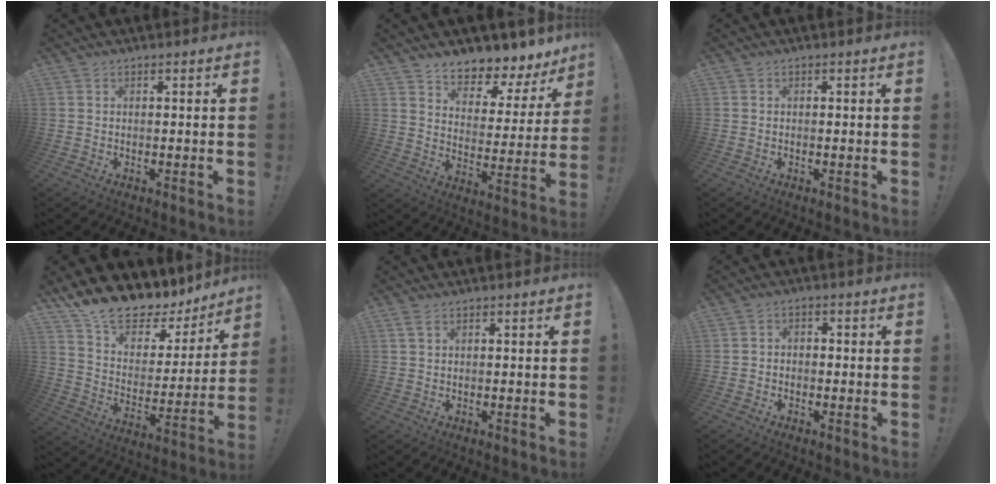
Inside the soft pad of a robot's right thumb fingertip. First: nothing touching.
{"total": 6.7, "force": [5.9, 2.3, 2.0], "torque": [-0.020, -0.070, 0.103]}
{"total": 0.0}
{"total": 14.1, "force": [12.5, 4.9, 4.4], "torque": [-0.087, -0.108, 0.222]}
{"total": 1.6, "force": [0.8, 0.5, 1.2], "torque": [-0.029, 0.002, 0.016]}
{"total": 2.4, "force": [-1.8, 1.4, 0.9], "torque": [-0.012, 0.010, -0.033]}